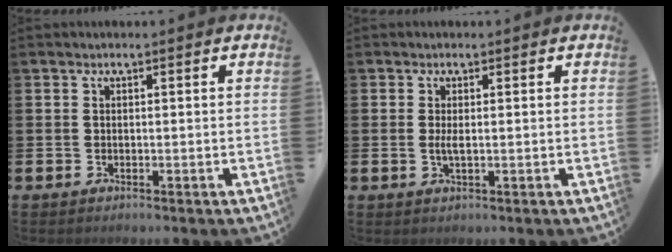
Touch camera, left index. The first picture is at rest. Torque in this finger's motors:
{"motor_torque": [0.54, -0.06, 0.01, 0.09]}